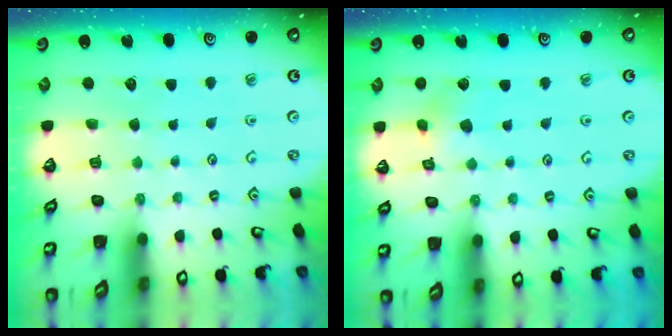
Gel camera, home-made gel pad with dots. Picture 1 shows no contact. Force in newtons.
{"total": 4.6, "press": 4.6, "slide": 0.5}